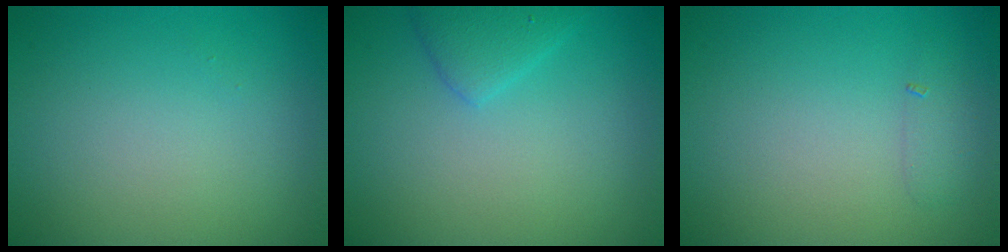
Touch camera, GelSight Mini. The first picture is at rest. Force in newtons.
{"total": 2.0, "press": 2.0, "slide": 0.1}
{"total": 1.0, "press": 1.0, "slide": 0.0}